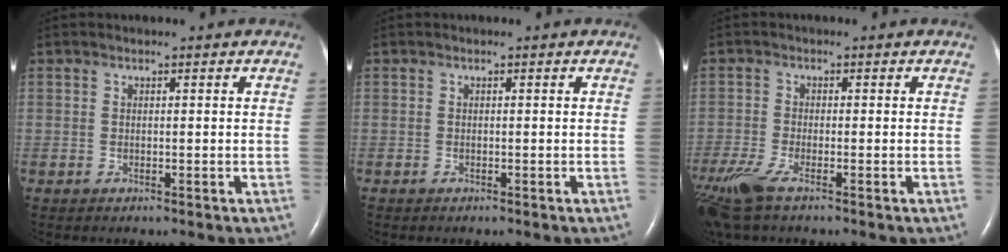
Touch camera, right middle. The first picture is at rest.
{"total": 0.0}
{"total": 6.6, "force": [-4.4, 1.1, 4.8], "torque": [-0.107, -0.019, -0.087]}